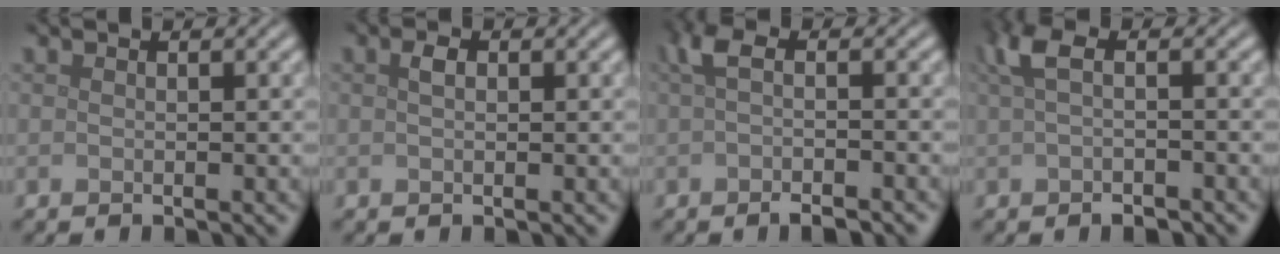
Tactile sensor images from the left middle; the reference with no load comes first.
{"total": 1.0, "force": [0.3, 0.5, 0.8], "torque": [-0.015, 0.002, 0.003]}
{"total": 3.6, "force": [-0.8, 1.1, 3.4], "torque": [-0.062, -0.005, -0.012]}
{"total": 3.4, "force": [0.0, 1.4, 3.1], "torque": [-0.062, 0.003, -0.002]}